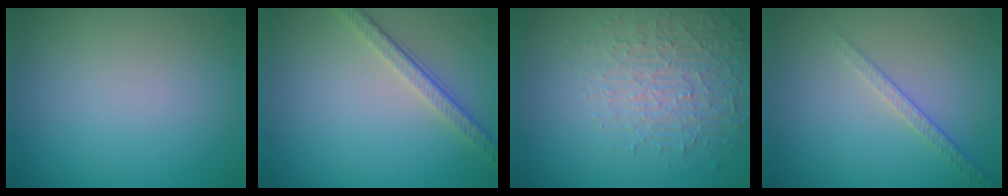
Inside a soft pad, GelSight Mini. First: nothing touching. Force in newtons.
{"total": 3.5, "press": 2.4, "slide": 2.5}
{"total": 4.5, "press": 3.1, "slide": 3.4}
{"total": 1.6, "press": 1.0, "slide": 1.3}